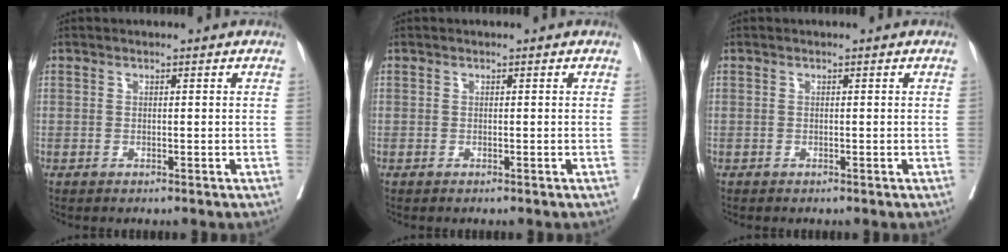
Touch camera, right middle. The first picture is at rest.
{"total": 0.0}
{"total": 0.0}